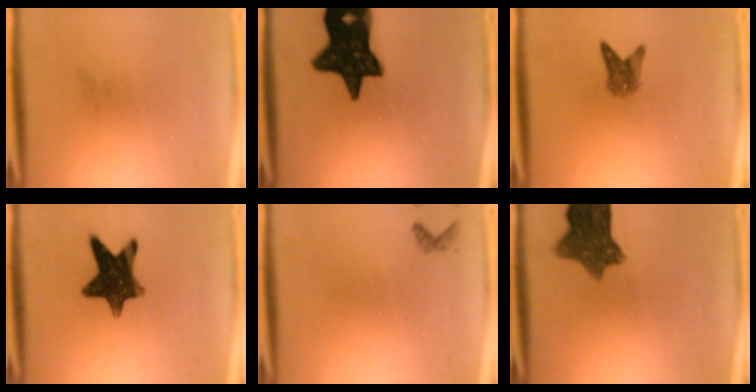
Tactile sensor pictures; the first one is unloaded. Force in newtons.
{"total": 15.1}
{"total": 2.9}
{"total": 11.9}
{"total": 0.7}
{"total": 9.1}